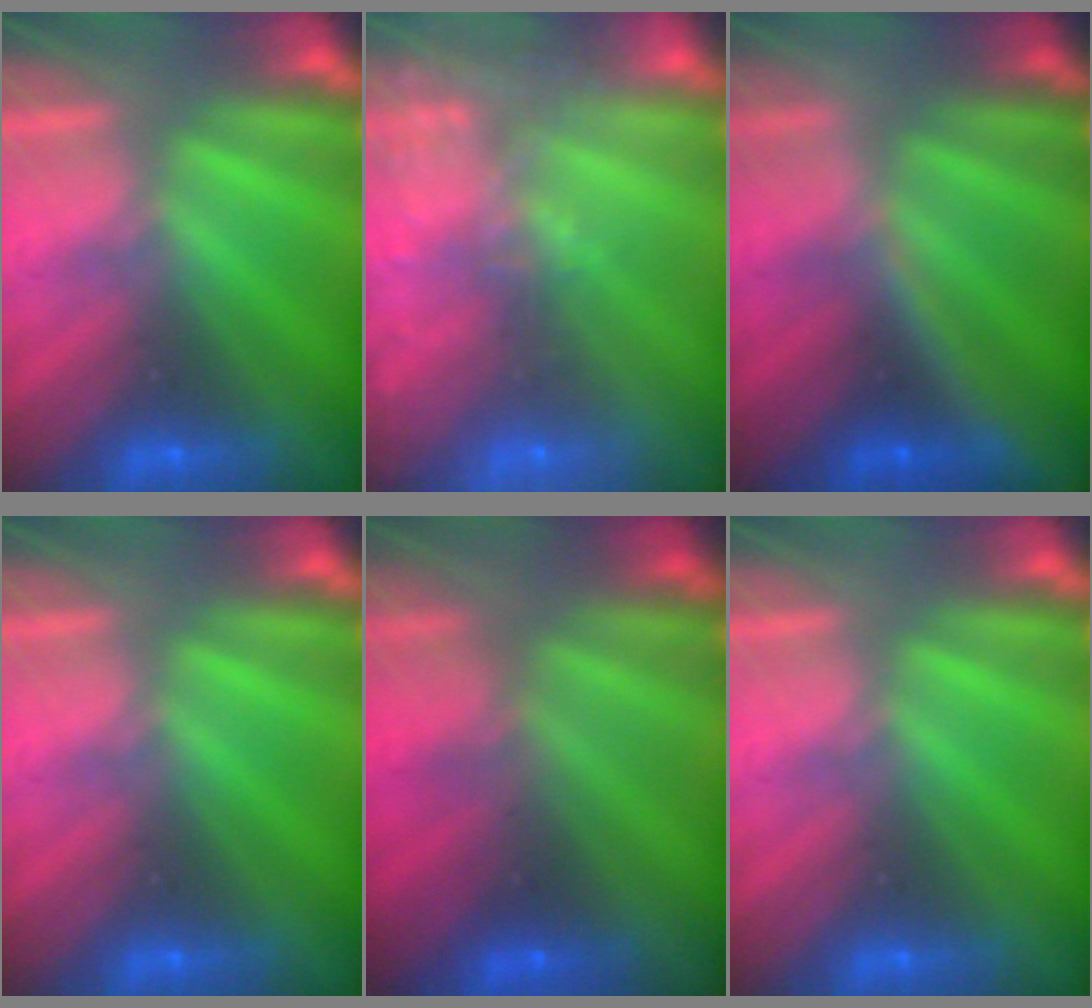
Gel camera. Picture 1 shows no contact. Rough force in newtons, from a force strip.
{"total": 13.7}
{"total": 3.1}
{"total": 0.0}
{"total": 2.9}
{"total": 0.0}